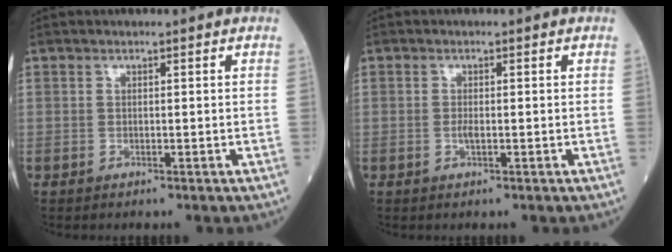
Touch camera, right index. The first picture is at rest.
{"total": 1.0, "force": [-0.3, 0.3, 0.9], "torque": [-0.022, 0.000, -0.007]}